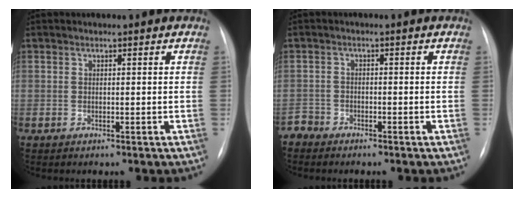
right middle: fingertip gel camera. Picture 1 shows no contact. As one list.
[{"total": 2.1, "force": [-1.9, 0.8, -0.4], "torque": [0.008, 0.000, -0.037]}]